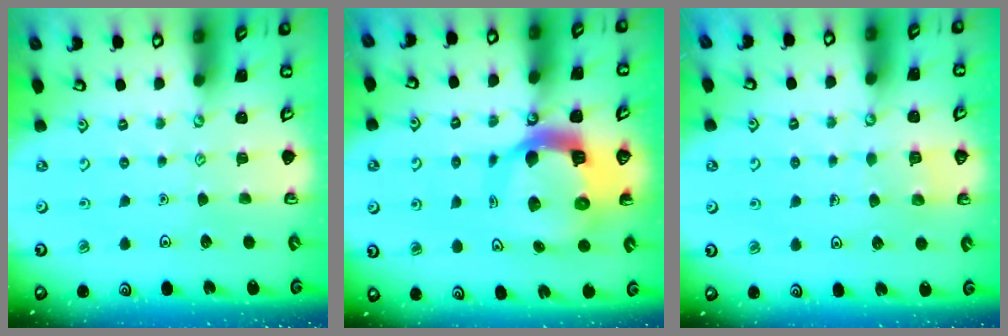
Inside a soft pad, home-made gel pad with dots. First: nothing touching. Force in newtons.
{"total": 14.4, "press": 14.3, "slide": 1.6}
{"total": 3.0, "press": 3.0, "slide": 0.2}